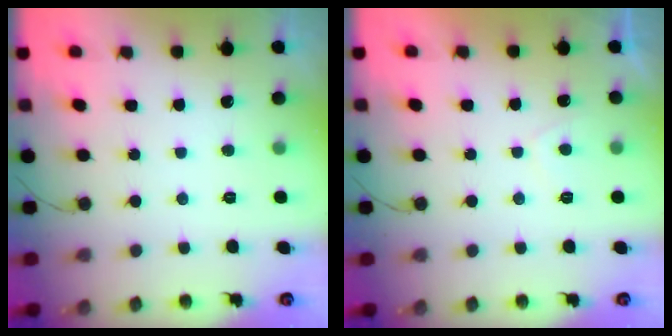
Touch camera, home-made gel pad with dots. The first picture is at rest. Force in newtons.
{"total": 2.8, "press": 2.7, "slide": 0.8}